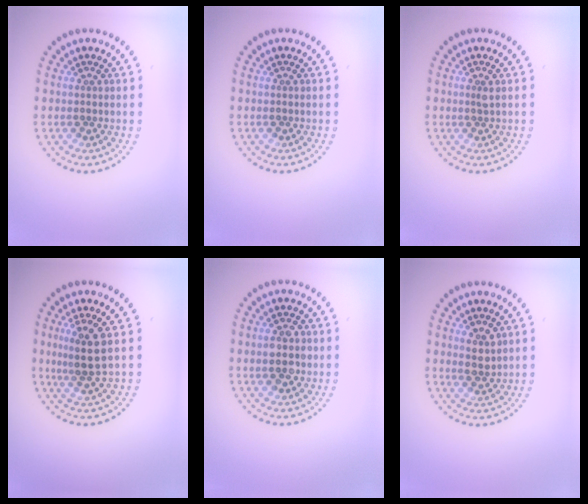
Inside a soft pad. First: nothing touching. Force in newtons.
{"total": 0.0}
{"total": 0.8, "press": 0.5, "slide": 0.6}
{"total": 2.9, "press": 2.3, "slide": 1.8}
{"total": 2.6, "press": 2.6, "slide": 0.1}
{"total": 1.6, "press": 1.4, "slide": 0.7}